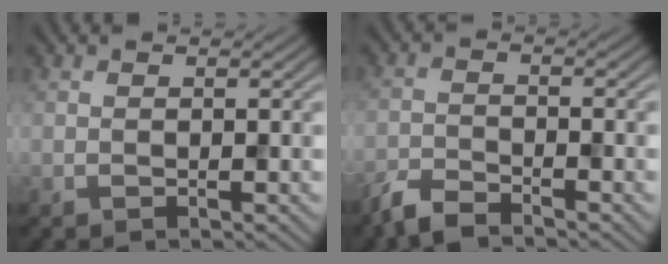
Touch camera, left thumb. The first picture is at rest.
{"total": 3.9, "force": [-3.5, 0.7, 1.6], "torque": [-0.036, -0.006, -0.080]}